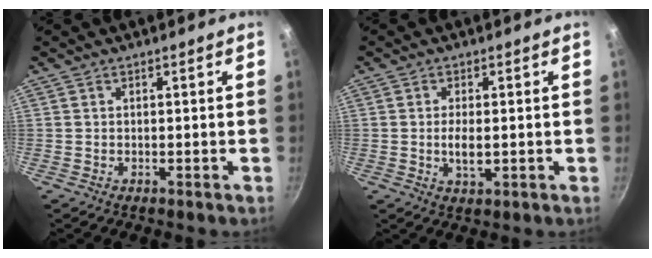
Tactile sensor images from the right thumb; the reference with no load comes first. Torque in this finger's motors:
{"motor_torque": [-0.42, 0.35, 0.63, 0.13, 0.12]}